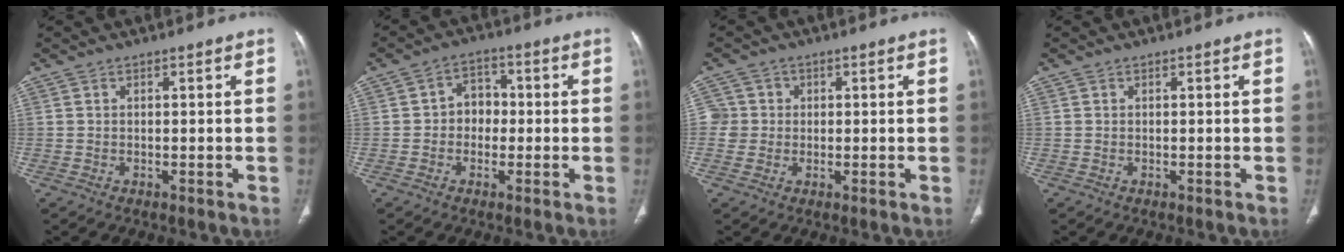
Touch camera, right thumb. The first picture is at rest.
{"total": 5.2, "force": [-0.4, 4.4, 2.8], "torque": [-0.009, 0.017, -0.019]}
{"total": 3.8, "force": [0.3, 3.8, 0.2], "torque": [0.026, 0.009, 0.004]}
{"total": 0.0}